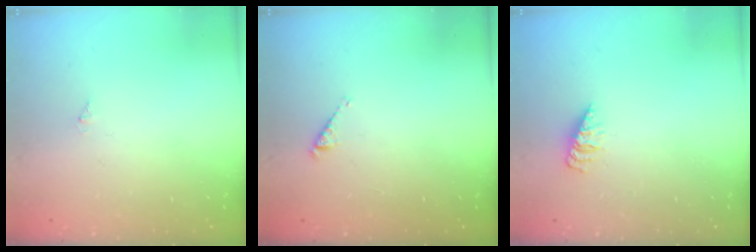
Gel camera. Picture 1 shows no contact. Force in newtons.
{"total": 3.8, "press": 3.8, "slide": 0.6}
{"total": 2.0, "press": 2.0, "slide": 0.3}